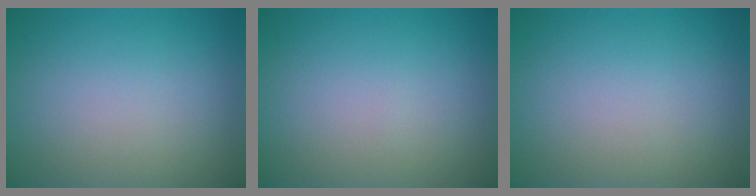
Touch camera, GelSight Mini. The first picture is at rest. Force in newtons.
{"total": 0.0}
{"total": 0.0}